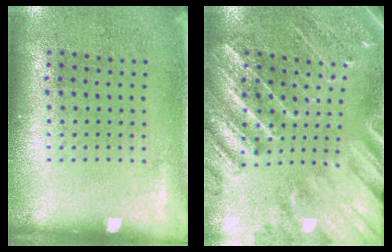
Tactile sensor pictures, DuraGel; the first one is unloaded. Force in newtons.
{"total": 3.2, "press": 3.0, "slide": 1.1}